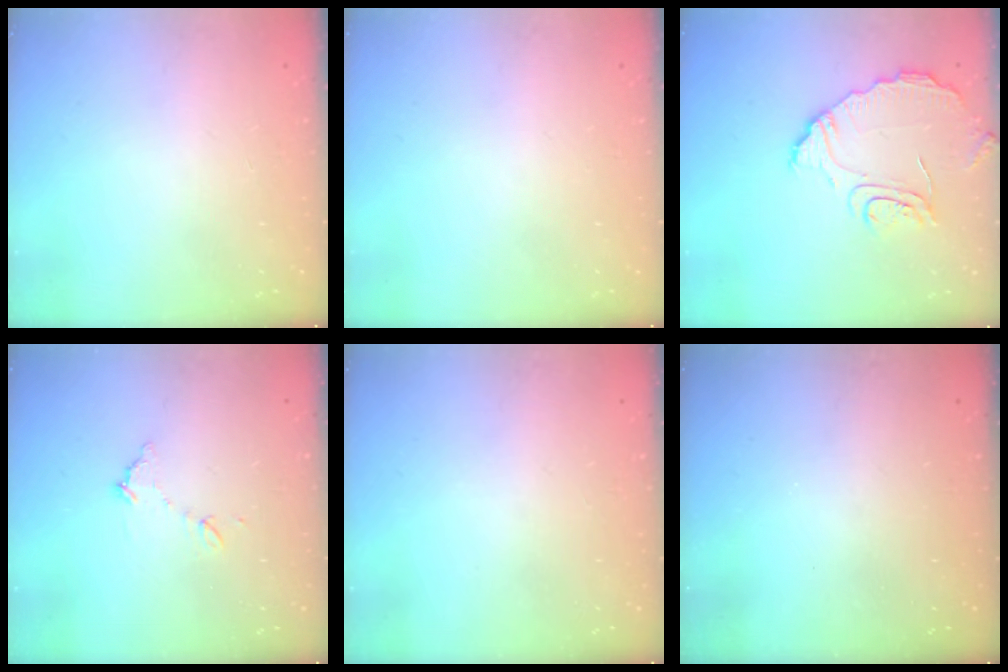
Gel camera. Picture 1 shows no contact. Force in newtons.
{"total": 0.0}
{"total": 10.7, "press": 10.7, "slide": 0.2}
{"total": 7.5, "press": 7.5, "slide": 0.5}
{"total": 3.9, "press": 3.9, "slide": 0.1}
{"total": 3.3, "press": 3.3, "slide": 0.1}